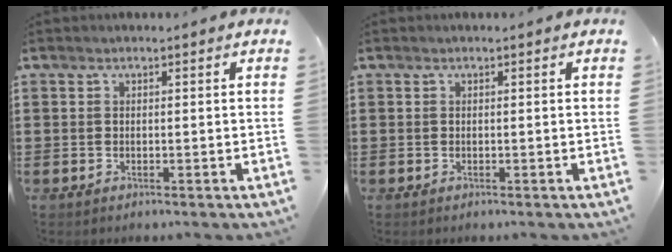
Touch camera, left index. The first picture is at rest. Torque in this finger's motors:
{"motor_torque": [-0.01, 0.01, 0.00, -0.01]}